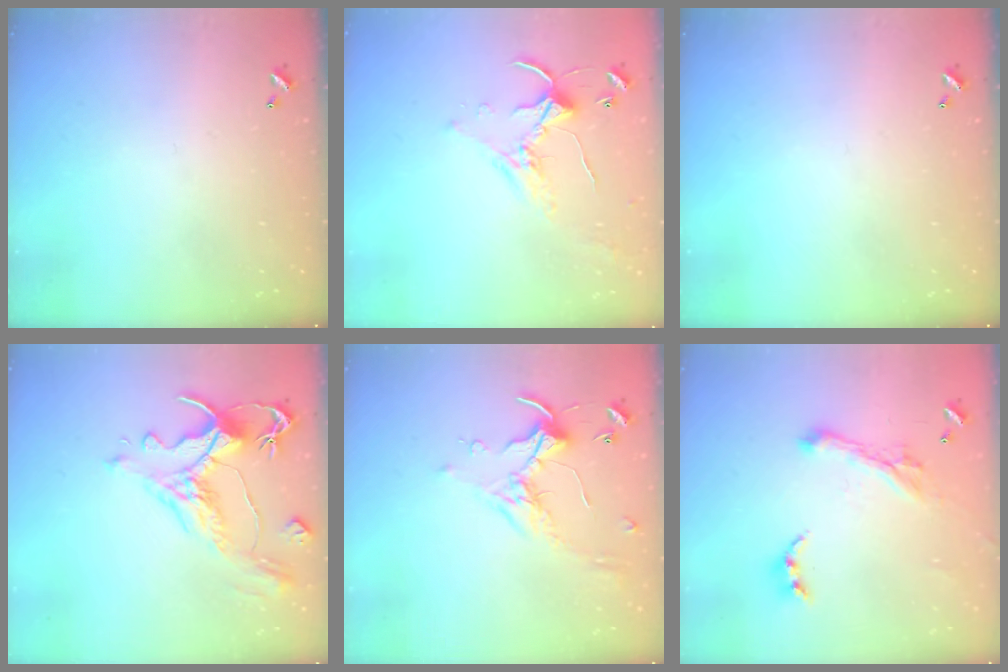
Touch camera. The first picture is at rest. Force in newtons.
{"total": 1.5, "press": 1.5, "slide": 0.3}
{"total": 0.0}
{"total": 1.6, "press": 0.7, "slide": 1.4}
{"total": 0.5, "press": 0.4, "slide": 0.4}
{"total": 2.8, "press": 2.5, "slide": 1.3}